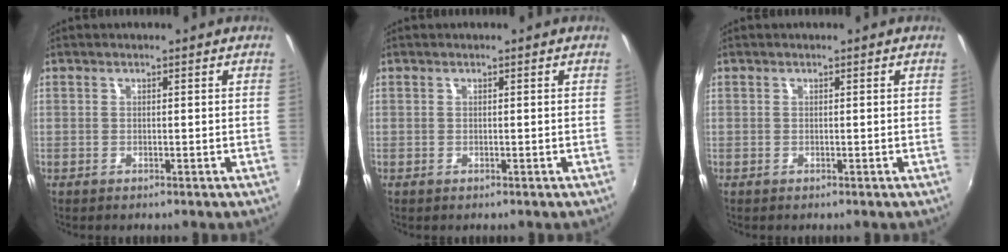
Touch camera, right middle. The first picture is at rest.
{"total": 0.0}
{"total": 0.0}